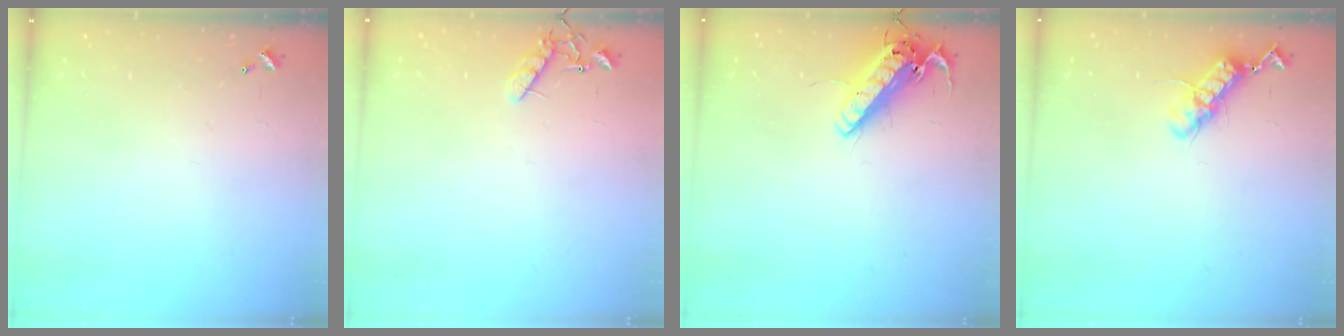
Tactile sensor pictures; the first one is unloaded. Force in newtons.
{"total": 8.1, "press": 8.1, "slide": 0.3}
{"total": 15.8, "press": 15.6, "slide": 2.7}
{"total": 11.8, "press": 11.7, "slide": 1.4}